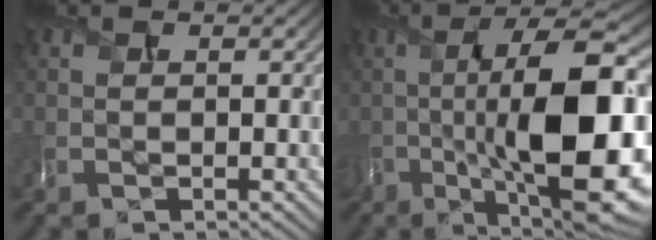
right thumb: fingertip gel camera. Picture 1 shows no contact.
{"total": 18.4, "force": [-3.5, 6.5, 16.9], "torque": [-0.274, -0.009, -0.054]}